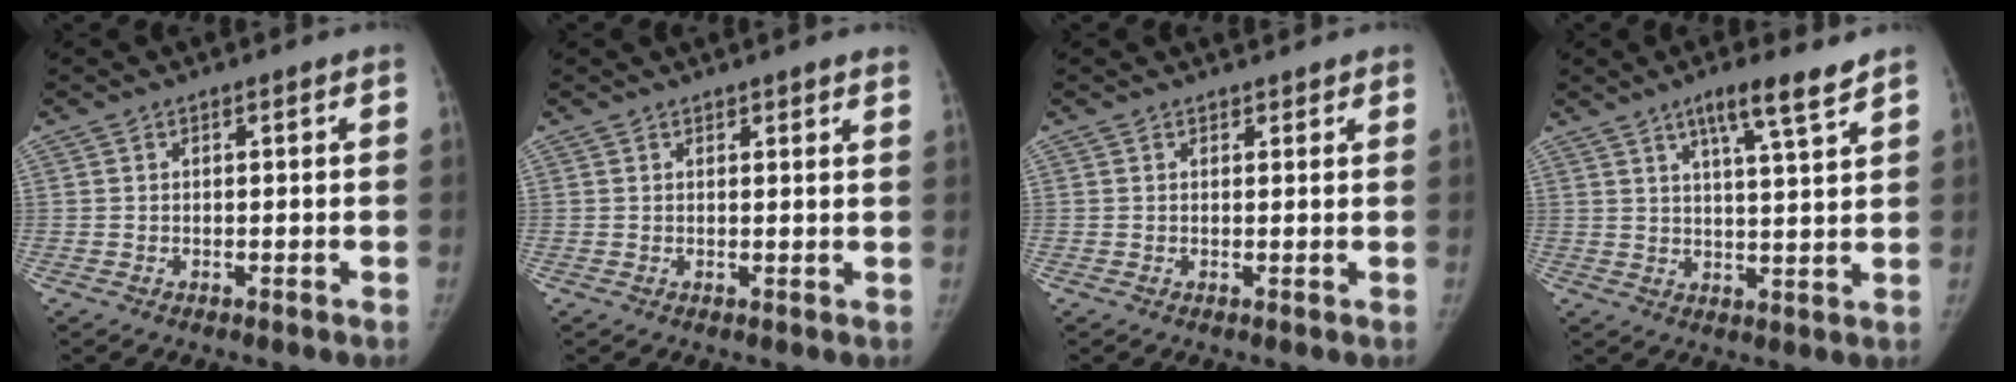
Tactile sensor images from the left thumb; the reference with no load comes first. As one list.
[{"total": 4.2, "force": [3.4, 0.6, 2.4], "torque": [-0.017, -0.001, 0.038]}, {"total": 2.2, "force": [1.9, 0.9, 0.7], "torque": [0.010, -0.002, 0.021]}, {"total": 8.3, "force": [5.6, 0.7, 6.1], "torque": [-0.093, -0.029, 0.090]}]